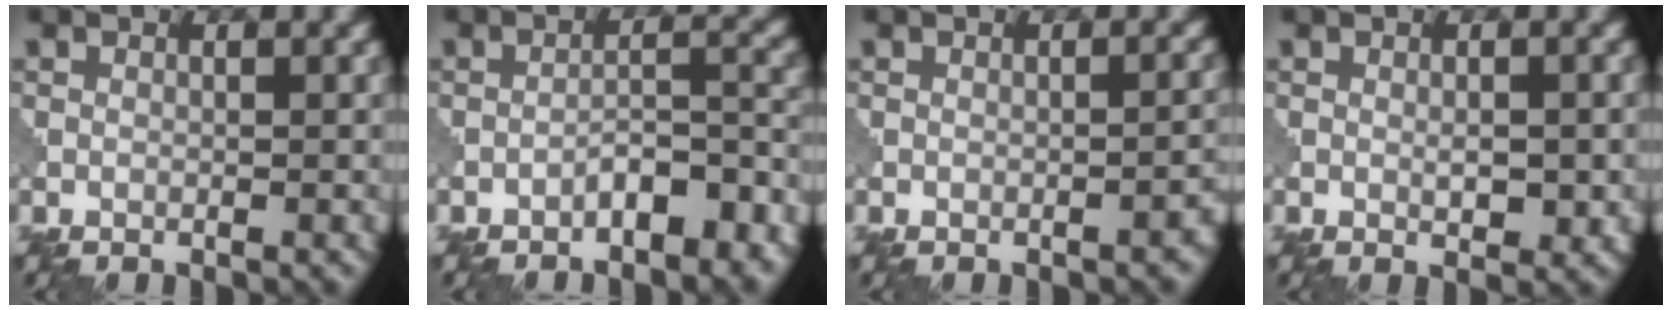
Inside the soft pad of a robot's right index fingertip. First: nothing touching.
{"total": 4.1, "force": [-2.6, 1.4, 2.8], "torque": [-0.041, 0.013, -0.041]}
{"total": 1.5, "force": [-1.0, 0.5, 1.0], "torque": [-0.007, 0.008, -0.012]}
{"total": 1.6, "force": [0.0, 0.8, 1.4], "torque": [-0.021, -0.001, 0.001]}